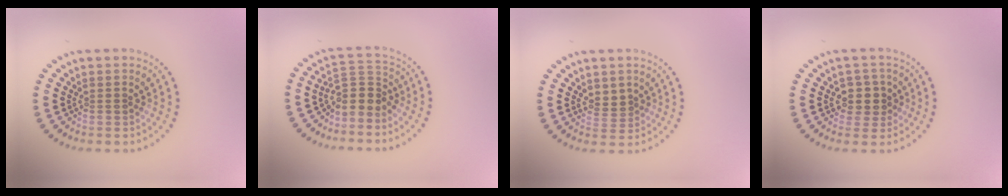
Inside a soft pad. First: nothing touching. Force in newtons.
{"total": 3.1, "press": 2.4, "slide": 2.0}
{"total": 1.9, "press": 1.7, "slide": 0.9}
{"total": 2.6, "press": 2.3, "slide": 1.2}